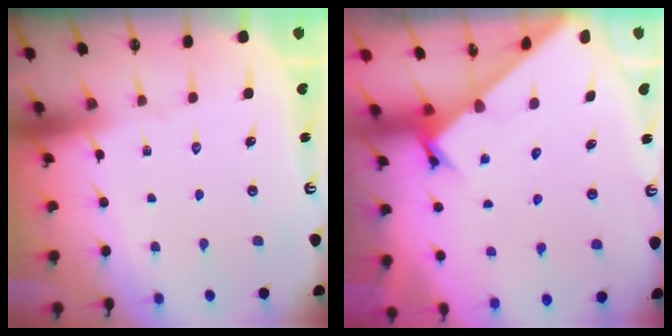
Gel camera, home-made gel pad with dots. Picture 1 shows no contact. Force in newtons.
{"total": 2.3, "press": 2.3, "slide": 0.2}